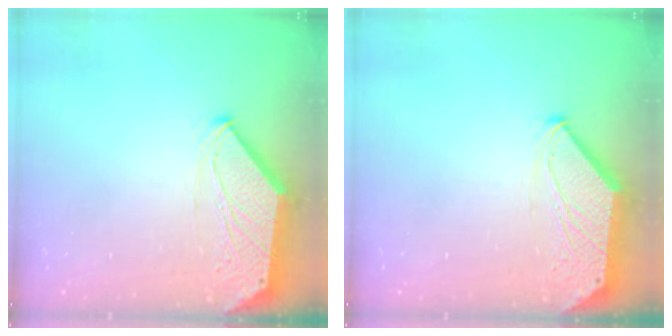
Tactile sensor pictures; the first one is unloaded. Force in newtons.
{"total": 0.0}